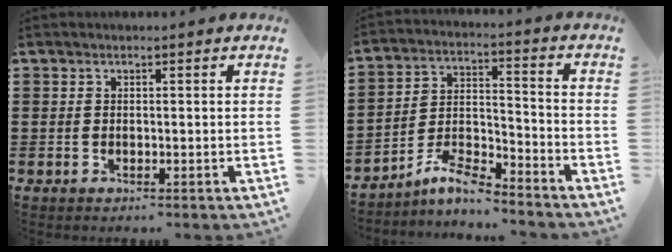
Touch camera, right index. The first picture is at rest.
{"total": 7.3, "force": [-6.2, 1.6, 3.4], "torque": [-0.073, -0.001, -0.119]}